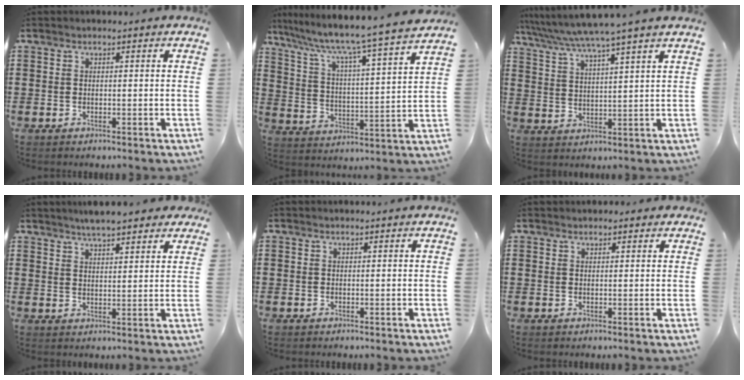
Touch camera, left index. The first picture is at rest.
{"total": 6.2, "force": [5.3, -0.8, 3.1], "torque": [-0.086, -0.052, 0.076]}
{"total": 5.7, "force": [5.0, -0.9, 2.5], "torque": [-0.068, -0.030, 0.082]}
{"total": 4.1, "force": [3.7, 0.5, 1.7], "torque": [-0.042, -0.004, 0.066]}
{"total": 0.0}
{"total": 0.9, "force": [0.8, 0.3, 0.3], "torque": [0.001, 0.000, 0.013]}